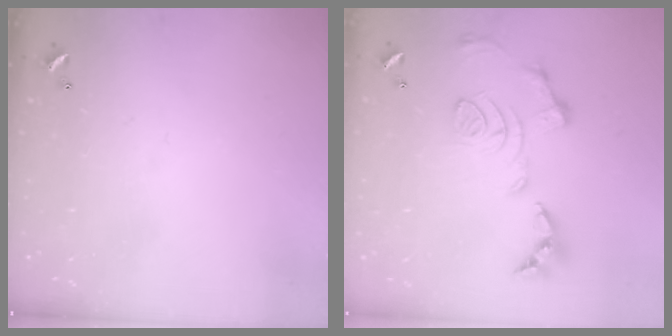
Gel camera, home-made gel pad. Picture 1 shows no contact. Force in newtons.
{"total": 1.5, "press": 0.8, "slide": 1.3}